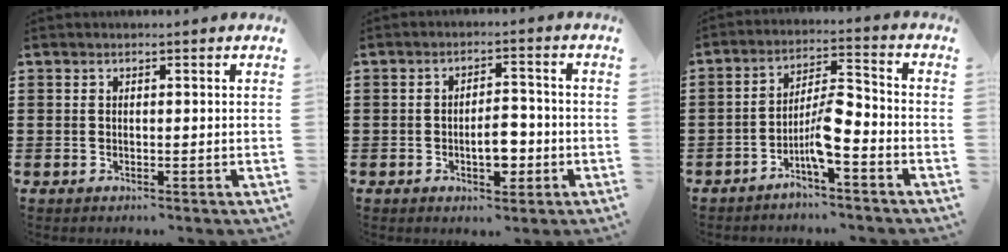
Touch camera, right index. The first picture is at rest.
{"total": 5.4, "force": [-1.5, 2.5, 4.5], "torque": [-0.062, 0.000, -0.028]}
{"total": 6.4, "force": [-3.6, 1.2, 5.2], "torque": [-0.110, -0.007, -0.071]}